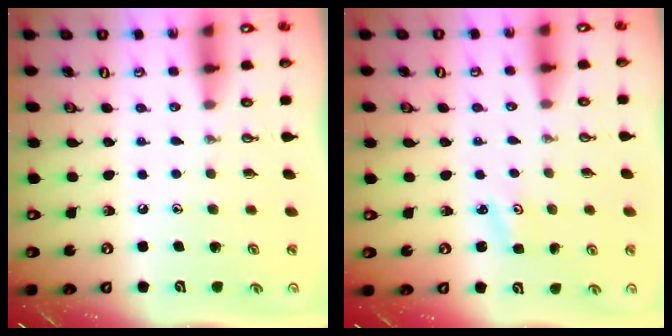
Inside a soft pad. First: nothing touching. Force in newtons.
{"total": 2.1, "press": 2.1, "slide": 0.3}